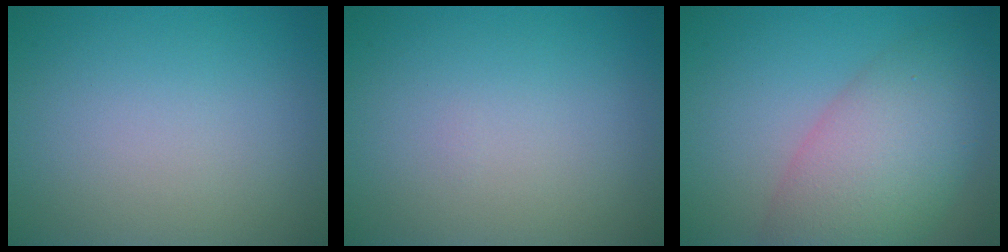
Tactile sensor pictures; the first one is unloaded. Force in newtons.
{"total": 0.0}
{"total": 7.8, "press": 7.8, "slide": 0.5}